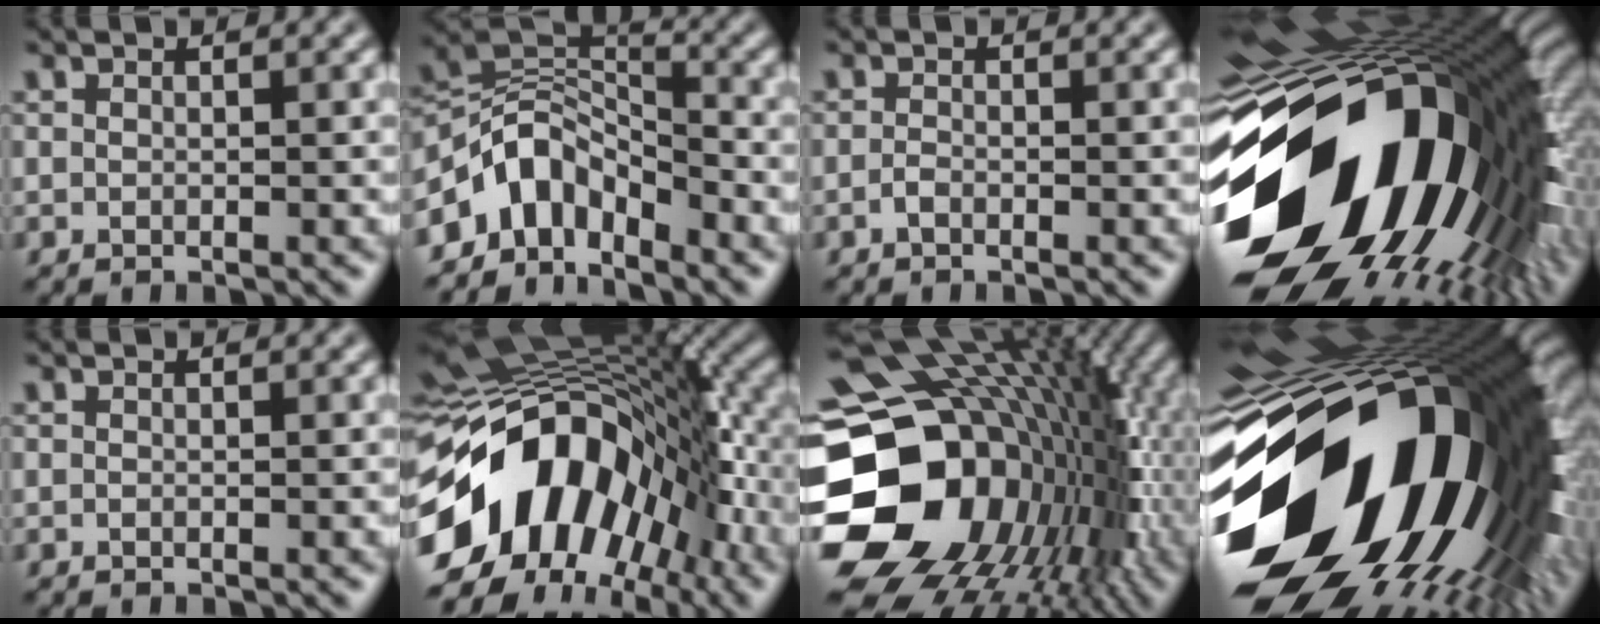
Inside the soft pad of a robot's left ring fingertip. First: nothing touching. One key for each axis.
{"total": 6.1, "fx": -4.1, "fy": 3.4, "fz": 3.0, "tx": -0.034, "ty": 0.005, "tz": -0.086}
{"total": 0.7, "fx": -0.5, "fy": 0.3, "fz": 0.5, "tx": -0.012, "ty": 0.000, "tz": -0.011}
{"total": 20.4, "fx": -4.7, "fy": 12.4, "fz": 15.4, "tx": -0.277, "ty": -0.066, "tz": -0.069}
{"total": 0.0}
{"total": 16.4, "fx": -5.4, "fy": 10.8, "fz": 11.1, "tx": -0.180, "ty": 0.000, "tz": -0.099}
{"total": 19.2, "fx": -1.7, "fy": 15.6, "fz": 11.0, "tx": -0.224, "ty": -0.017, "tz": -0.005}
{"total": 21.6, "fx": -4.1, "fy": 12.2, "fz": 17.4, "tx": -0.300, "ty": -0.080, "tz": -0.057}